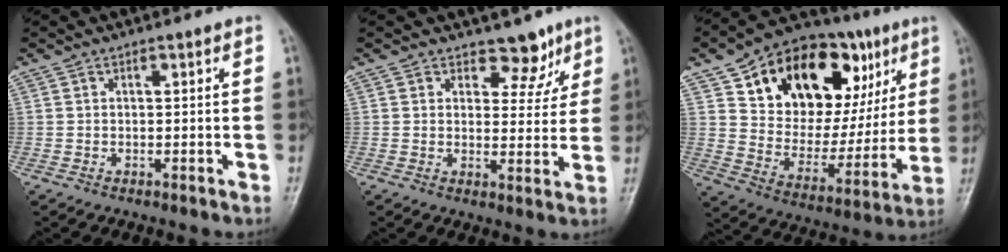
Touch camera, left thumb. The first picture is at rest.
{"total": 5.6, "force": [4.0, 3.6, 1.6], "torque": [0.018, -0.024, 0.055]}
{"total": 27.5, "force": [12.1, 16.1, 18.7], "torque": [-0.232, -0.004, 0.201]}